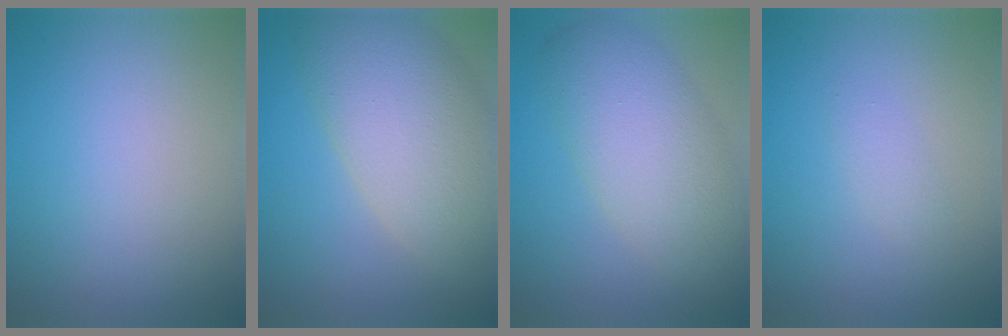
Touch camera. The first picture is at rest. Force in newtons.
{"total": 10.2, "press": 10.2, "slide": 0.7}
{"total": 7.3, "press": 7.3, "slide": 0.5}
{"total": 1.0, "press": 1.0, "slide": 0.1}